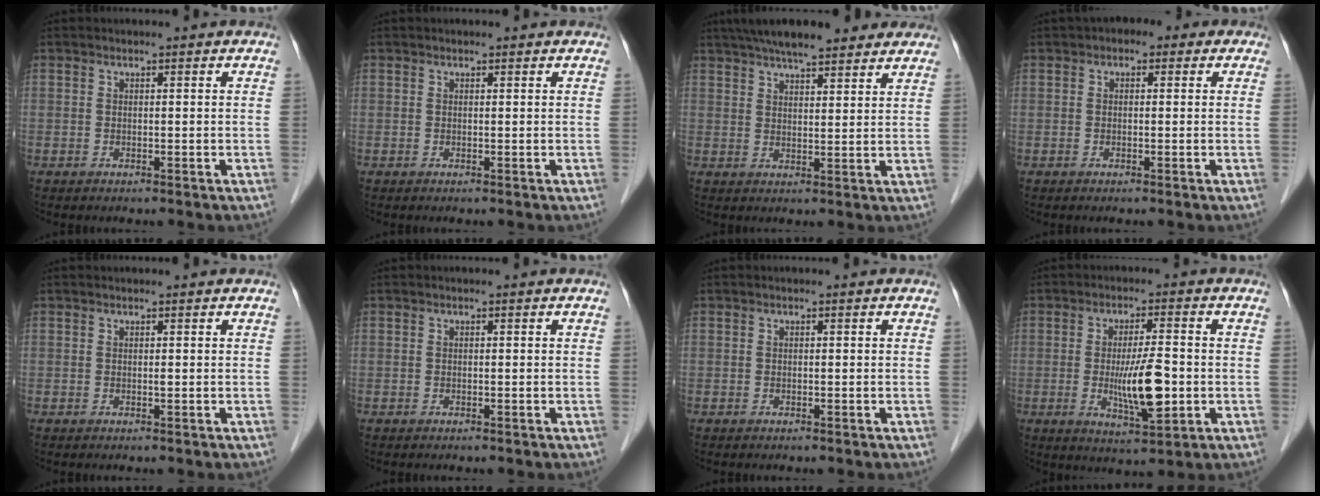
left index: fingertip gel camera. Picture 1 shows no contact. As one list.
[{"total": 0.9, "force": [0.8, 0.2, 0.3], "torque": [-0.008, 0.015, 0.012]}, {"total": 13.9, "force": [11.4, 3.0, 7.3], "torque": [-0.118, 0.040, 0.164]}, {"total": 2.4, "force": [0.9, 1.6, 1.5], "torque": [-0.019, 0.022, 0.004]}, {"total": 0.6, "force": [0.5, 0.1, 0.4], "torque": [-0.008, 0.004, 0.005]}, {"total": 0.0}, {"total": 0.0}, {"total": 8.1, "force": [-1.2, 1.3, 7.9], "torque": [-0.140, -0.015, -0.021]}]